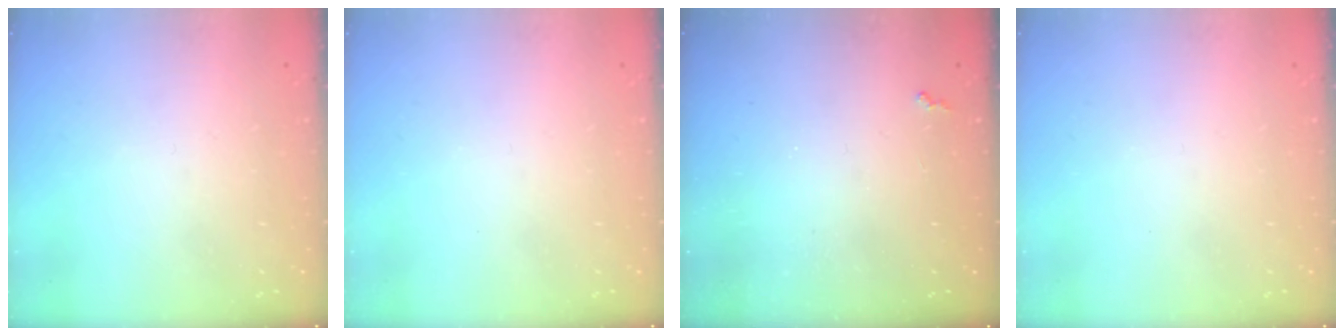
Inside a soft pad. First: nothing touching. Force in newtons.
{"total": 0.0}
{"total": 2.3, "press": 2.3, "slide": 0.5}
{"total": 0.0}